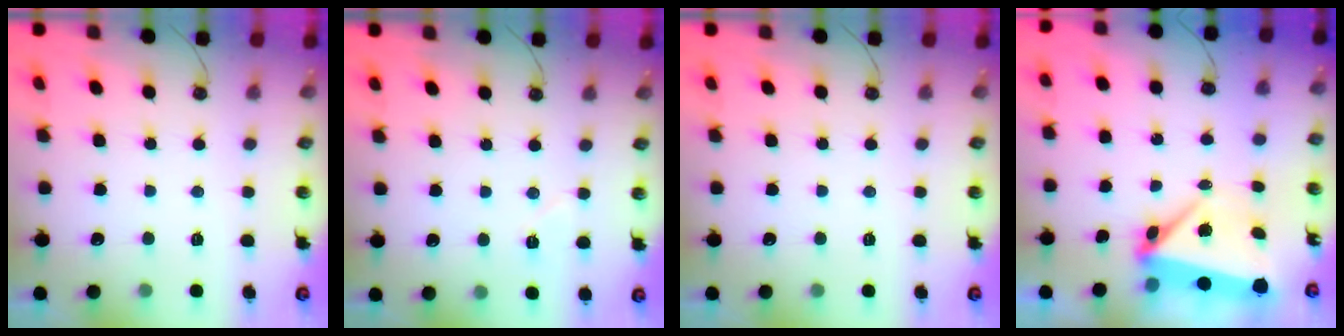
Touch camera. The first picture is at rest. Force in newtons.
{"total": 5.8, "press": 5.5, "slide": 2.1}
{"total": 0.0}
{"total": 7.0, "press": 6.9, "slide": 0.7}